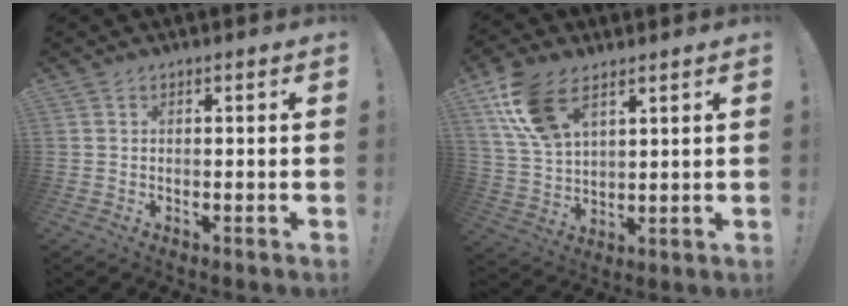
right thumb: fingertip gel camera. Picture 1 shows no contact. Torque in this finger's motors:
{"motor_torque": [0.90, 1.17, 0.64, -0.12, 0.17]}